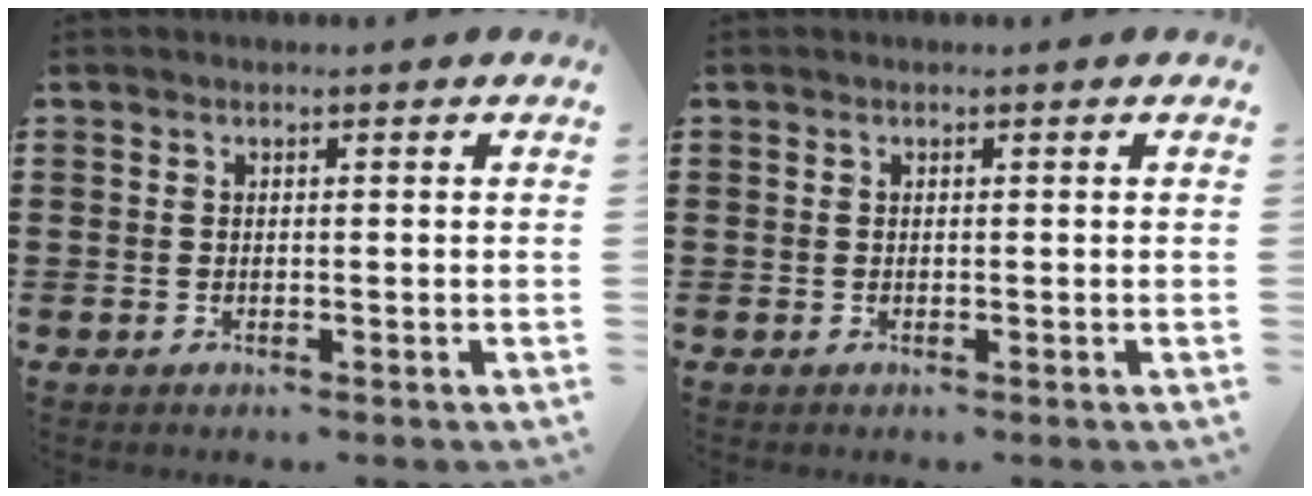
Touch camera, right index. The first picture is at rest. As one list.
[{"total": 0.0}]